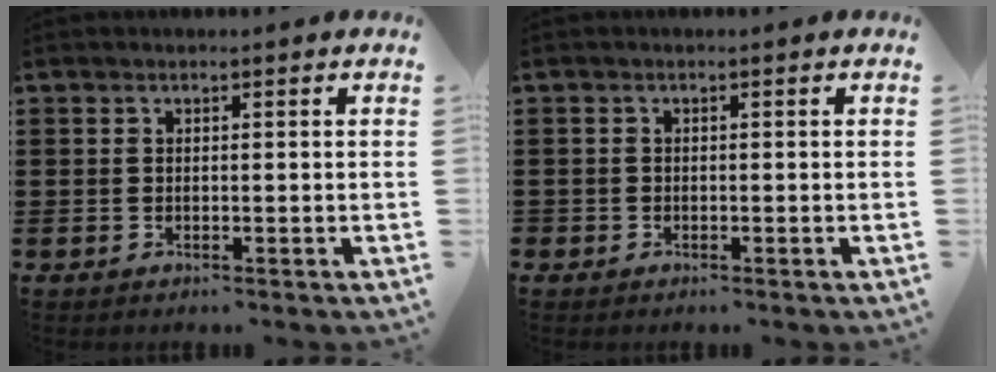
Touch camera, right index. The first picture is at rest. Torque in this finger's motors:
{"motor_torque": [0.15, -0.08, 0.00, 0.00]}